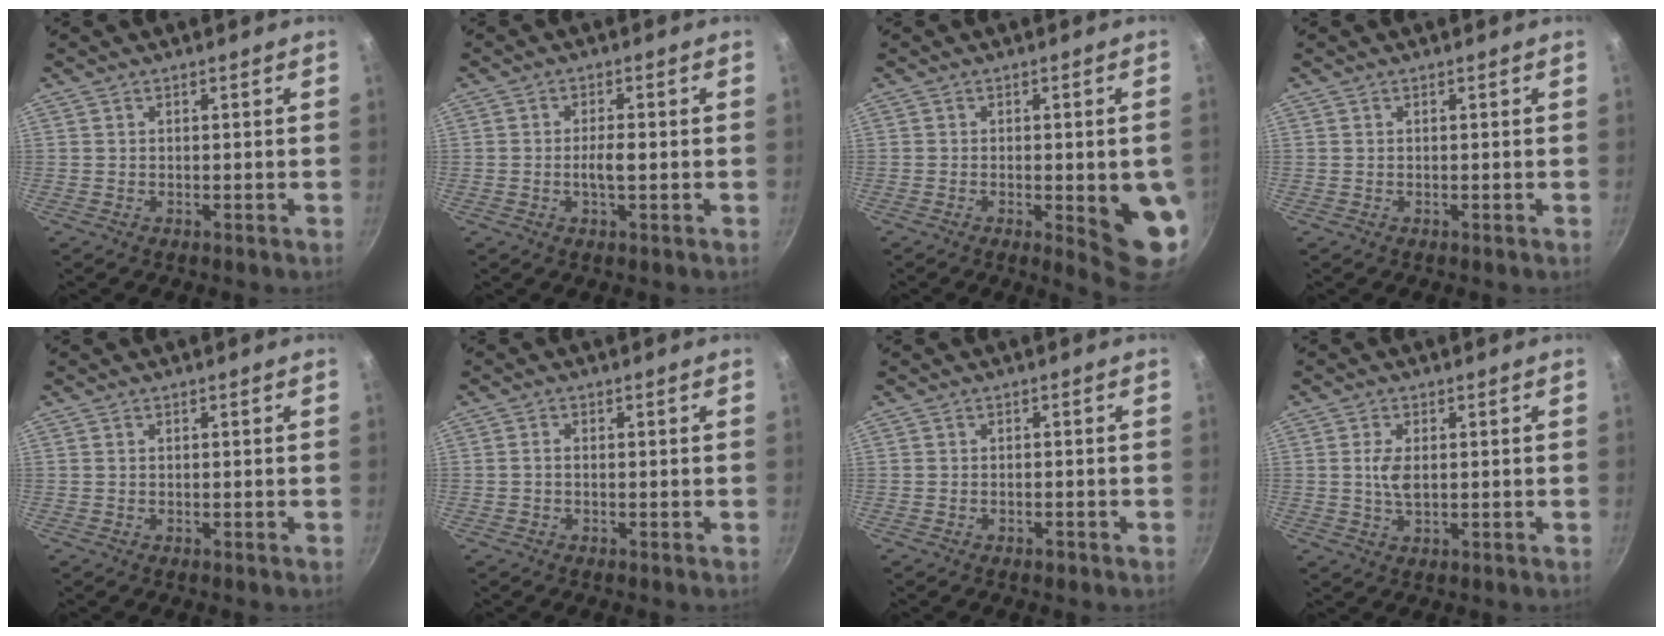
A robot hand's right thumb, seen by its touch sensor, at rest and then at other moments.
{"total": 3.2, "force": [-0.4, 1.0, 3.0], "torque": [-0.054, 0.006, -0.009]}
{"total": 10.4, "force": [-1.8, 2.8, 9.9], "torque": [-0.096, -0.005, -0.016]}
{"total": 0.0}
{"total": 0.0}
{"total": 1.1, "force": [-0.2, 0.7, 0.8], "torque": [-0.016, 0.005, -0.004]}
{"total": 1.1, "force": [-0.8, 0.5, 0.6], "torque": [-0.013, 0.006, -0.008]}
{"total": 4.0, "force": [0.4, 2.1, 3.4], "torque": [-0.066, -0.002, 0.008]}